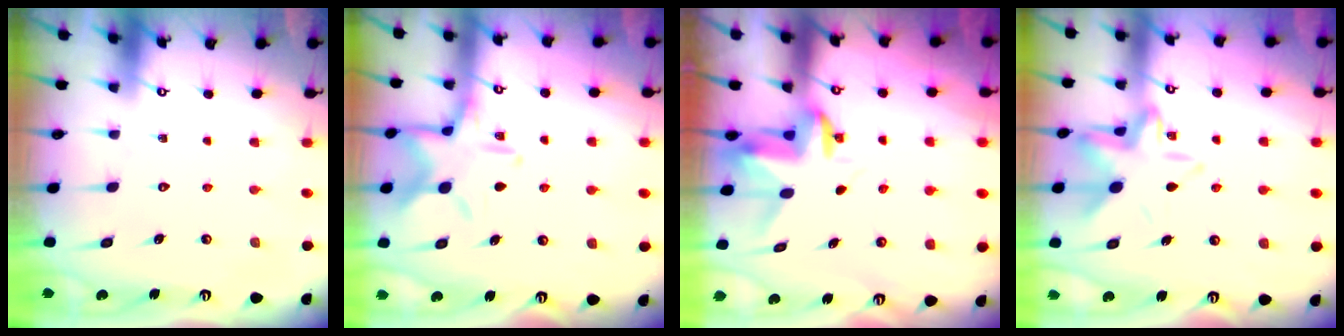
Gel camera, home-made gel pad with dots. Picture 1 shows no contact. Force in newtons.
{"total": 13.6, "press": 13.6, "slide": 0.9}
{"total": 3.6, "press": 3.6, "slide": 0.2}
{"total": 11.5, "press": 11.5, "slide": 1.1}